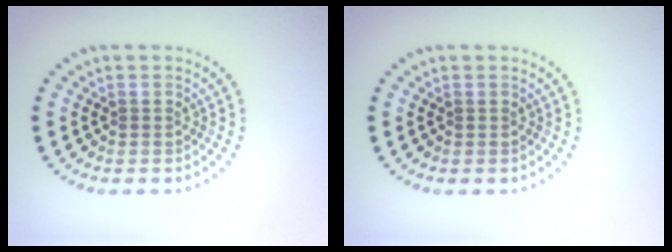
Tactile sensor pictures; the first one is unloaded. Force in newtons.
{"total": 0.0}